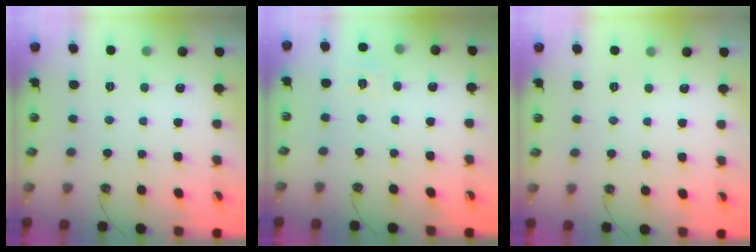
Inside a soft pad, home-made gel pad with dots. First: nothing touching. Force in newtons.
{"total": 6.0, "press": 5.9, "slide": 0.6}
{"total": 0.5, "press": 0.5, "slide": 0.2}